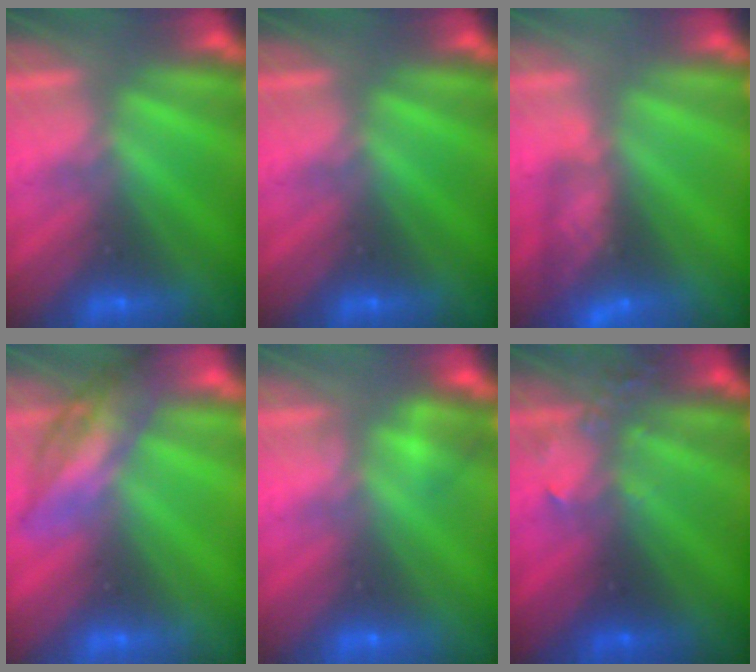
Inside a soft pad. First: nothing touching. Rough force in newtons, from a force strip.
{"total": 0.0}
{"total": 6.7}
{"total": 2.4}
{"total": 2.3}
{"total": 3.4}